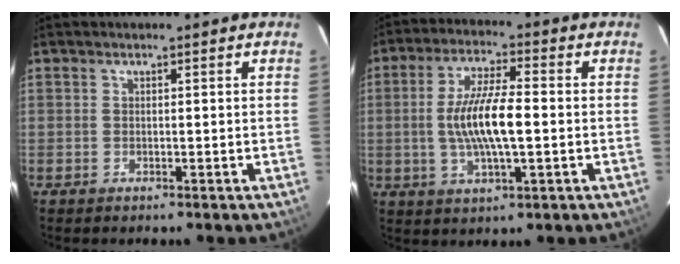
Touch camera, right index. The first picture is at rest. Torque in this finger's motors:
{"motor_torque": [0.48, -0.06, 0.48, 0.12]}